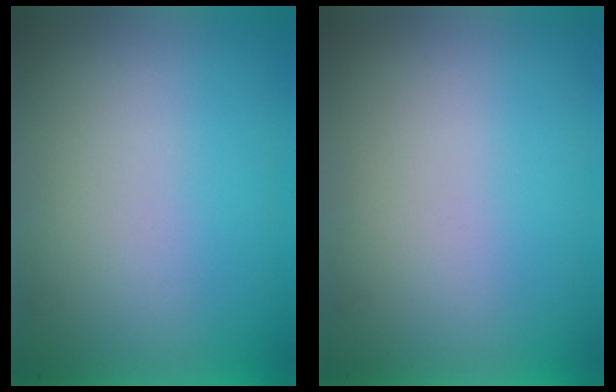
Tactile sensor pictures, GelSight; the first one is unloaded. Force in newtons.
{"total": 0.0}